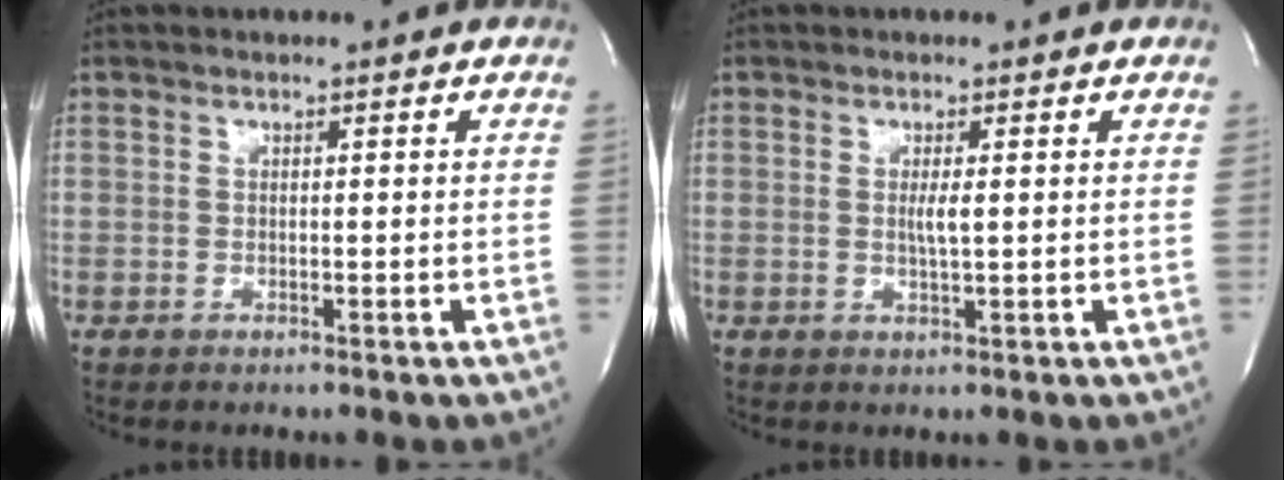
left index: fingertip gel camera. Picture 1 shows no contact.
{"total": 1.9, "force": [0.2, 0.0, 1.9], "torque": [-0.041, -0.002, 0.004]}